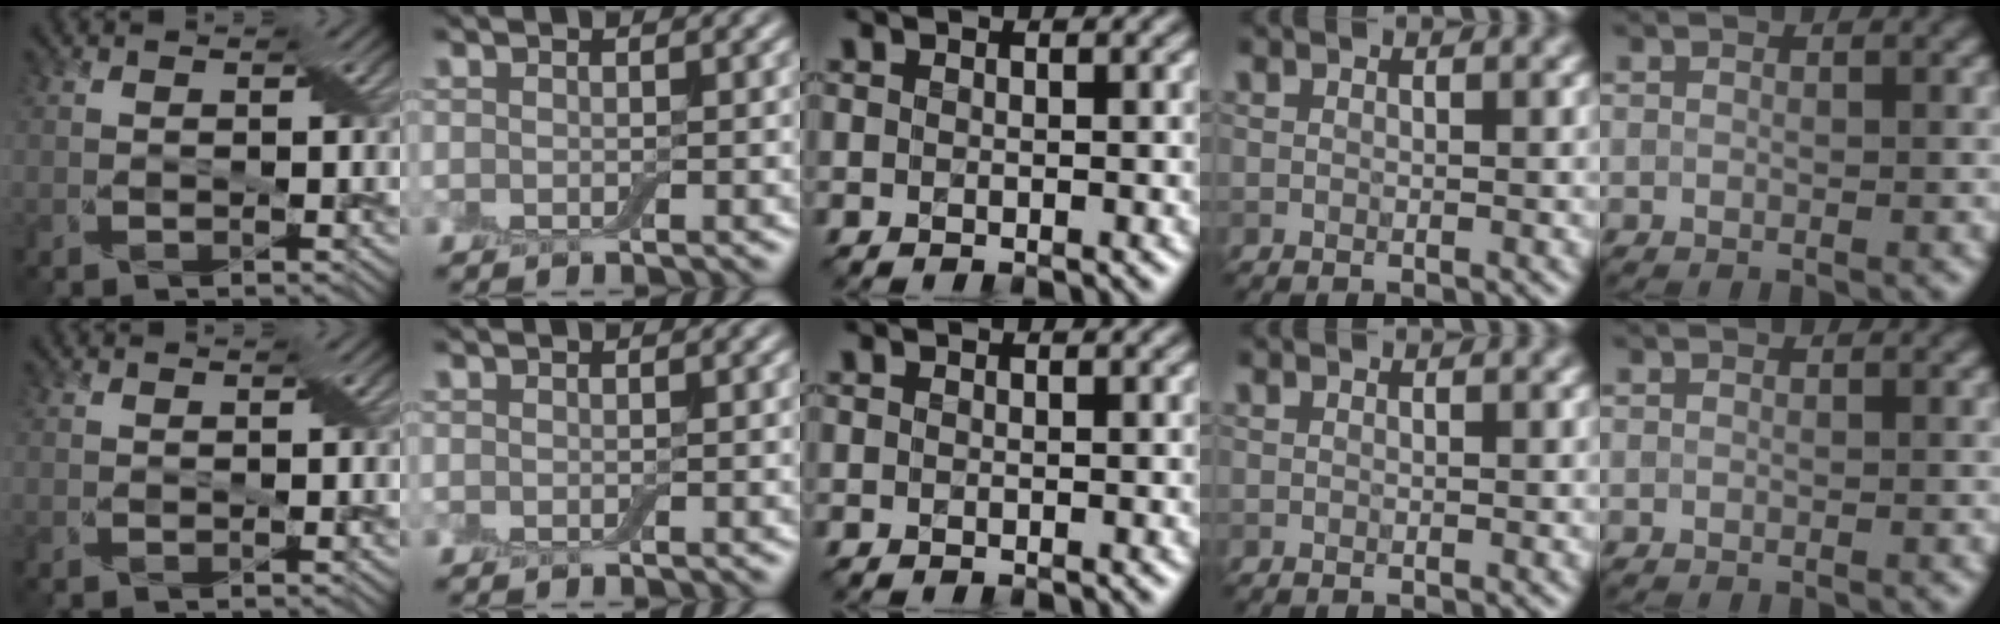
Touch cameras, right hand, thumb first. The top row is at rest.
{}